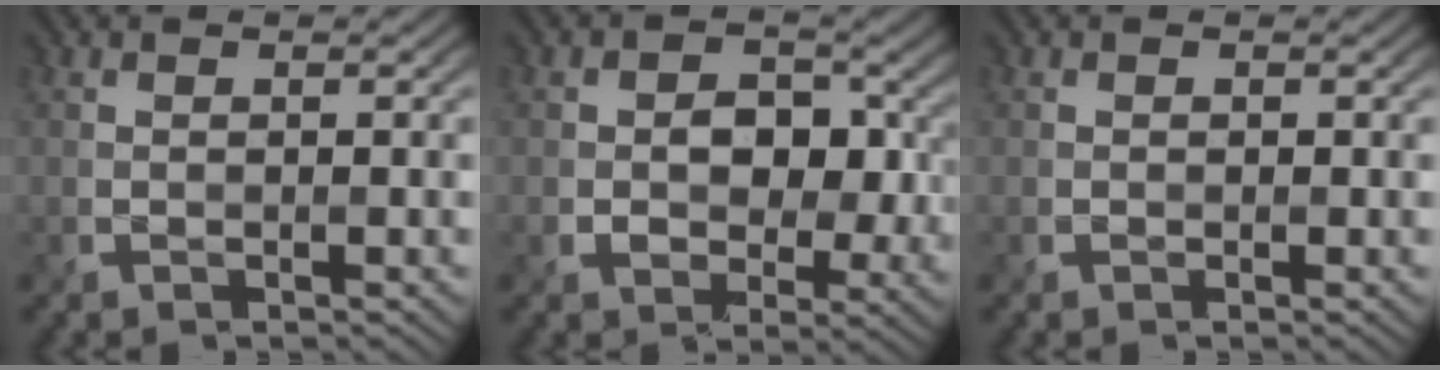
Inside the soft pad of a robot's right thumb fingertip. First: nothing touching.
{"total": 6.8, "force": [0.5, 5.4, 4.1], "torque": [-0.064, -0.010, 0.002]}
{"total": 0.0}